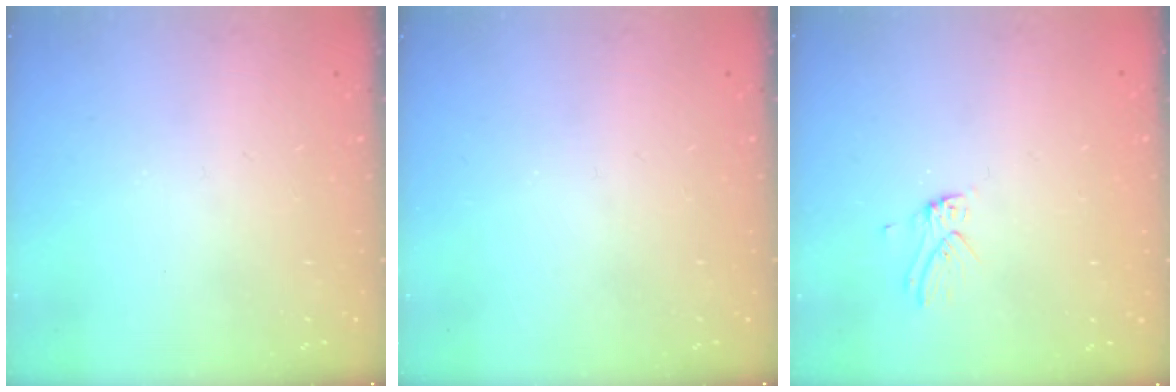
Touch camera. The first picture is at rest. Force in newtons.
{"total": 0.0}
{"total": 2.7, "press": 2.7, "slide": 0.3}